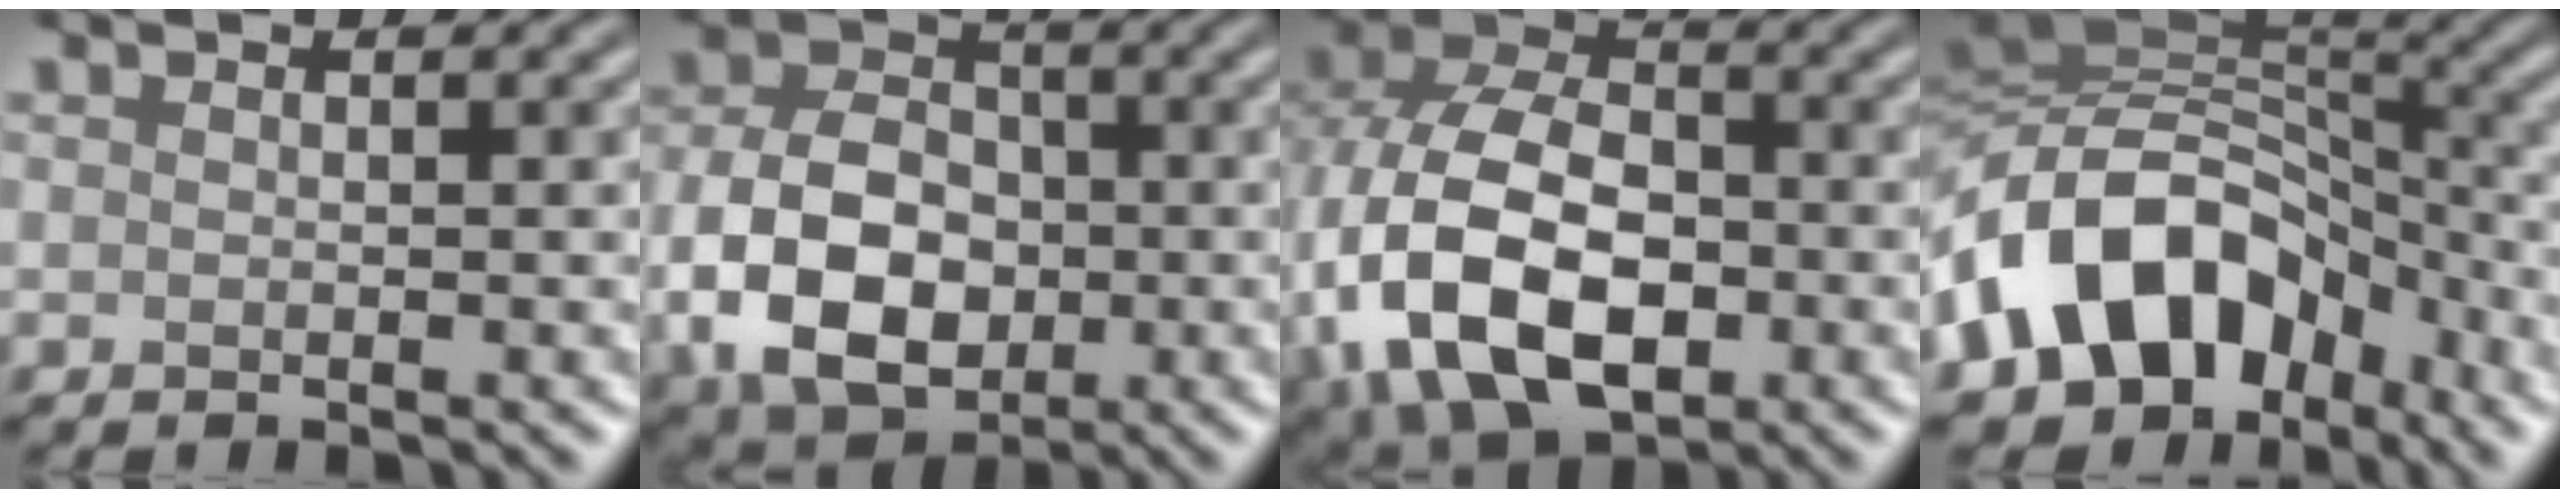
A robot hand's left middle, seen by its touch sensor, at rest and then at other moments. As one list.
[{"total": 9.3, "force": [-2.1, 6.6, 6.2], "torque": [-0.128, -0.008, -0.045]}, {"total": 15.4, "force": [-3.6, 10.2, 11.0], "torque": [-0.244, -0.026, -0.066]}, {"total": 13.3, "force": [-5.3, 9.3, 8.0], "torque": [-0.150, 0.018, -0.107]}]